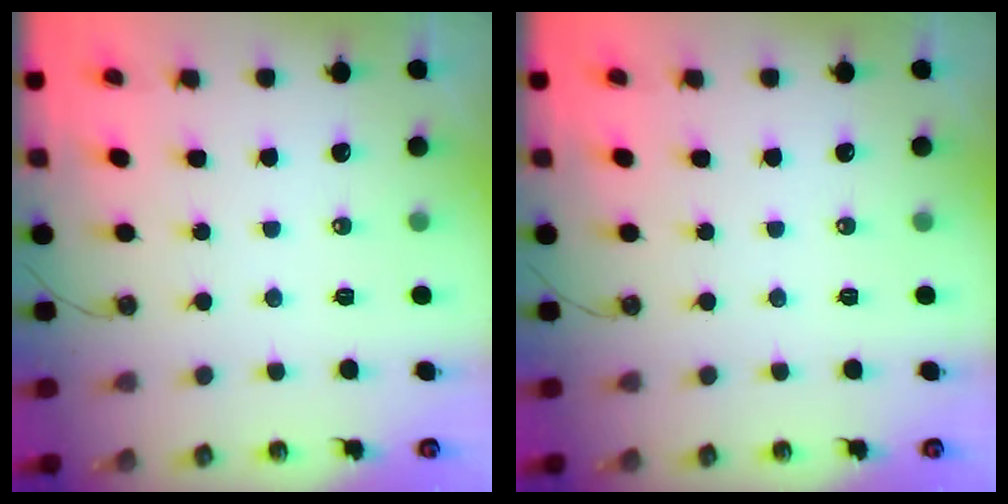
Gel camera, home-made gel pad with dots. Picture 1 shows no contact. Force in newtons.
{"total": 0.0}